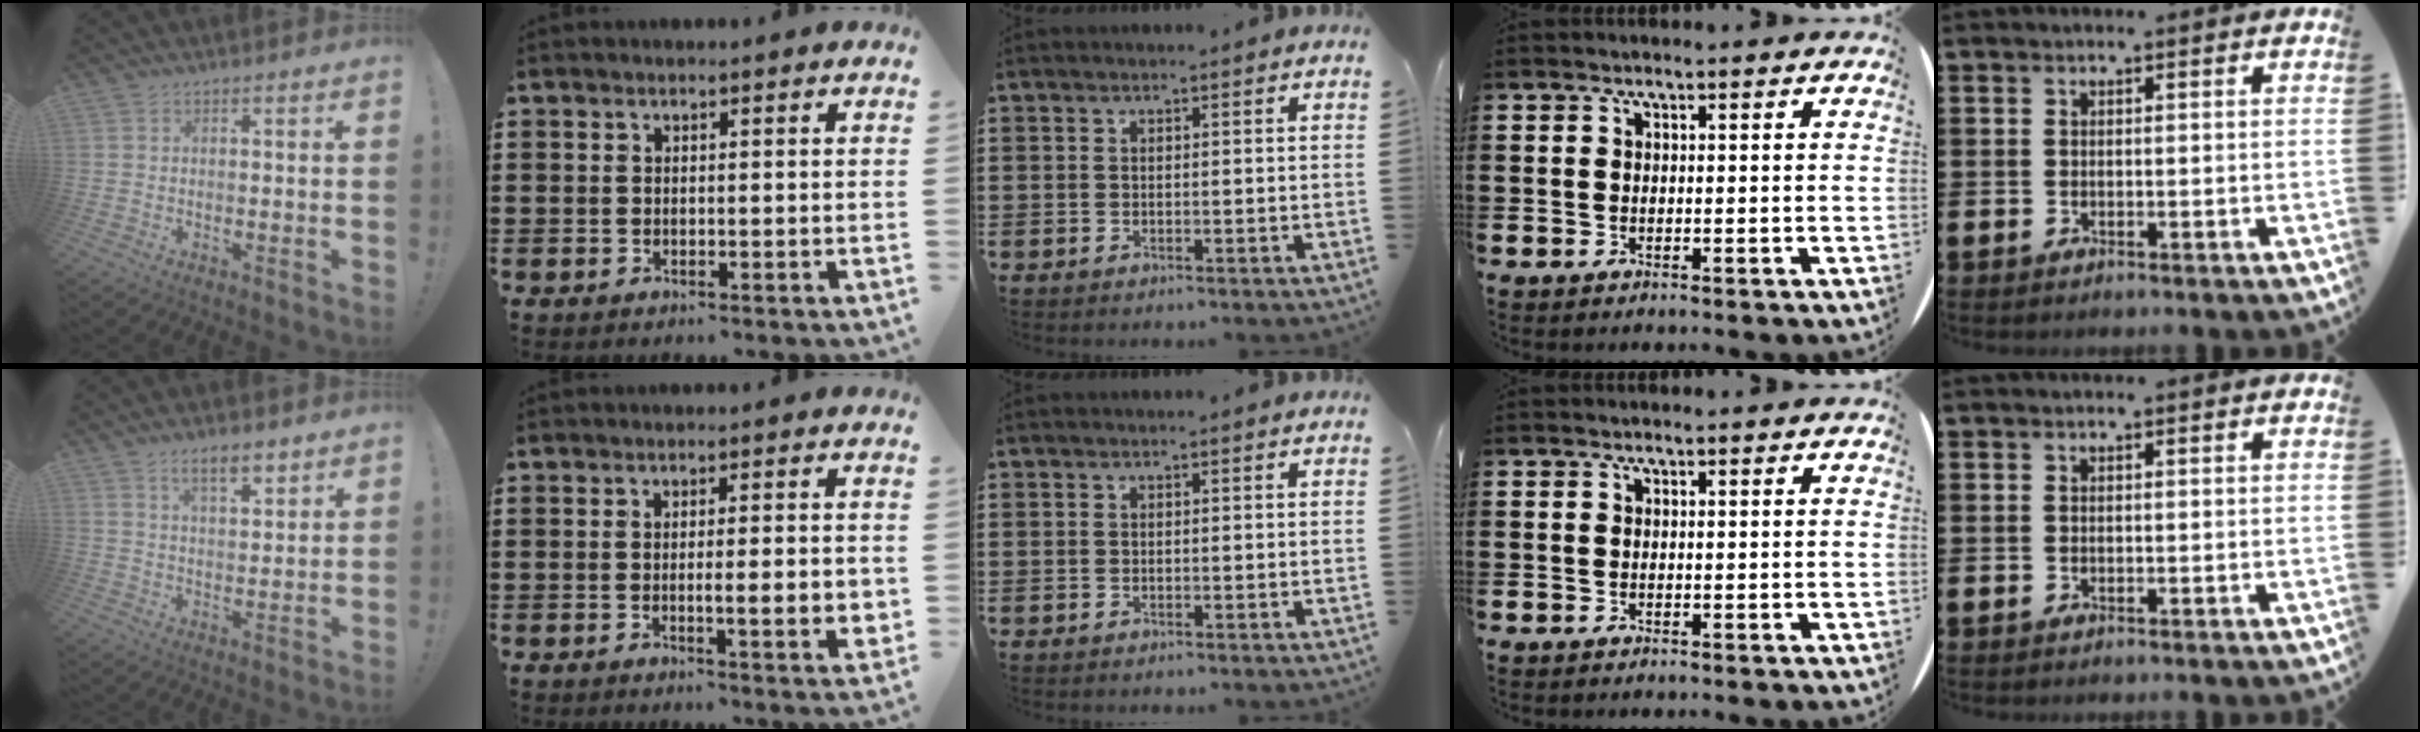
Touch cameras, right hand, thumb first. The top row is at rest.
{"thumb": {"total": 7.1, "force": [5.1, 2.4, 4.4], "torque": [-0.056, -0.029, 0.086]}, "index": {"total": 5.1, "force": [-0.7, 0.4, 5.0], "torque": [-0.075, -0.012, -0.013]}}